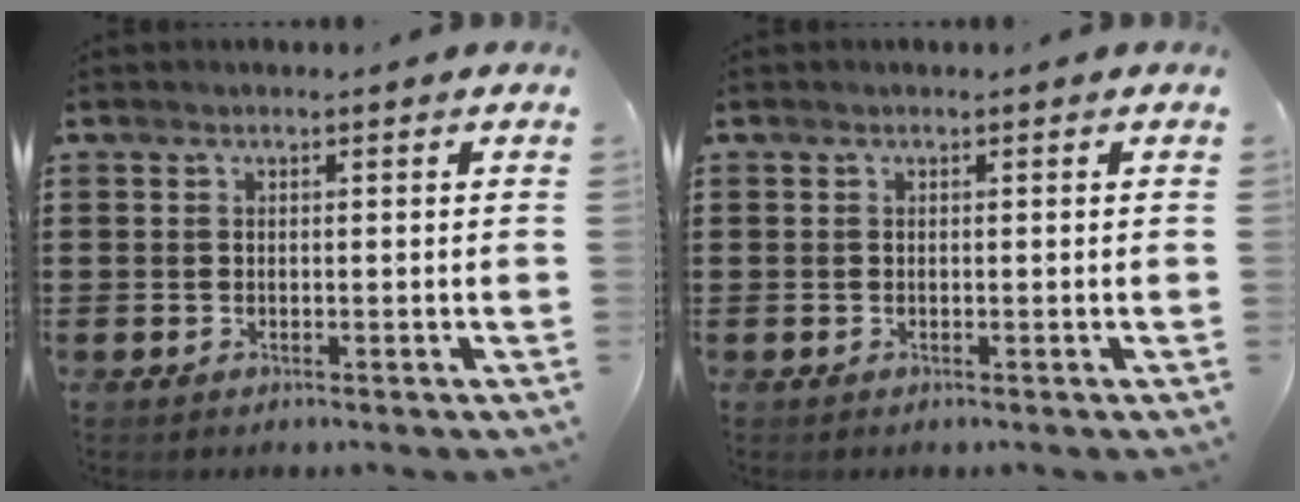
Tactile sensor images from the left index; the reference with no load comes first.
{"total": 0.0}